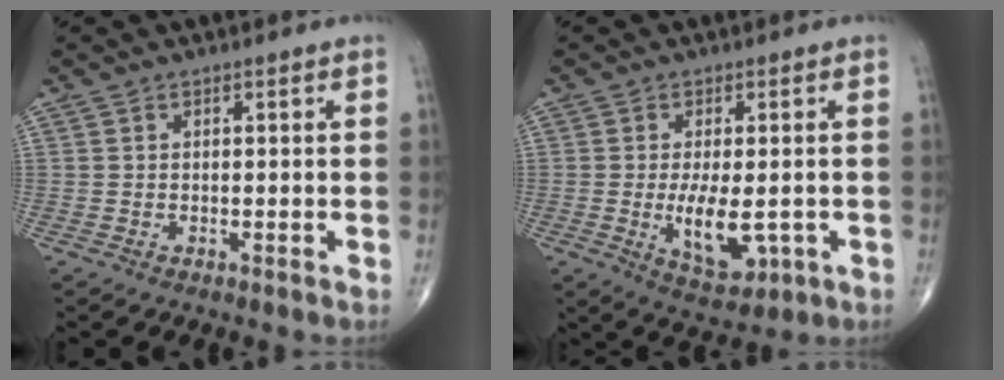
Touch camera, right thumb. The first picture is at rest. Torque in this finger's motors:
{"motor_torque": [2.75, 2.26, 1.10, 0.01, 0.25]}